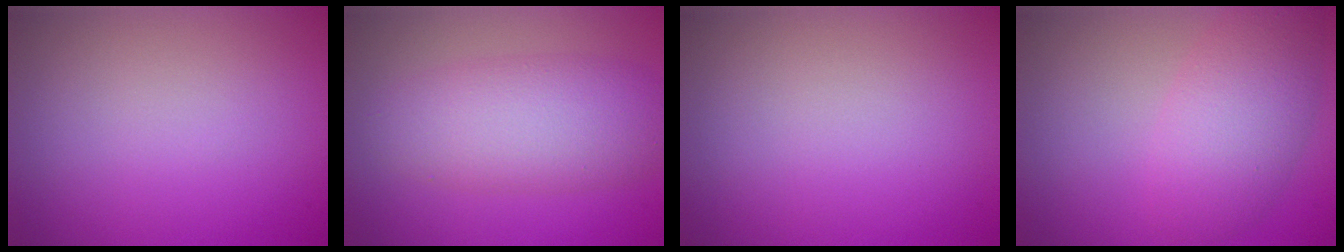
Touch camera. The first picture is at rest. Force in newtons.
{"total": 6.2, "press": 6.2, "slide": 0.2}
{"total": 0.0}
{"total": 5.2, "press": 5.2, "slide": 0.2}